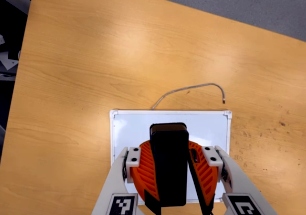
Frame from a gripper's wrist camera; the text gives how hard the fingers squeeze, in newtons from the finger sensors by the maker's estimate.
{"total": 10.7, "left": 10.4, "right": 11.0}